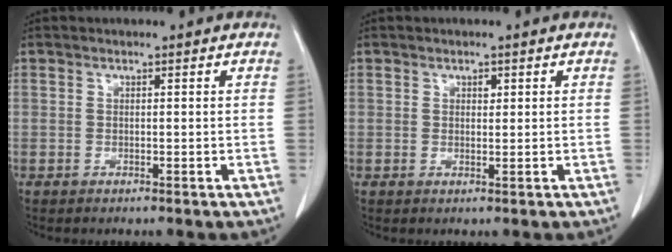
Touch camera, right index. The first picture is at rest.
{"total": 1.1, "force": [0.5, 0.6, 0.8], "torque": [-0.011, -0.003, 0.008]}